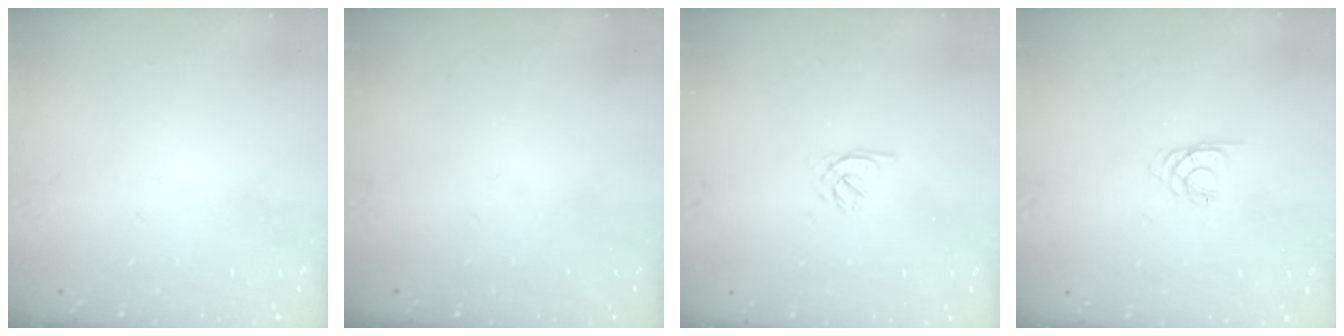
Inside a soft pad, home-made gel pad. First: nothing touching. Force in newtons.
{"total": 0.0}
{"total": 2.0, "press": 1.9, "slide": 0.5}
{"total": 1.6, "press": 1.6, "slide": 0.3}